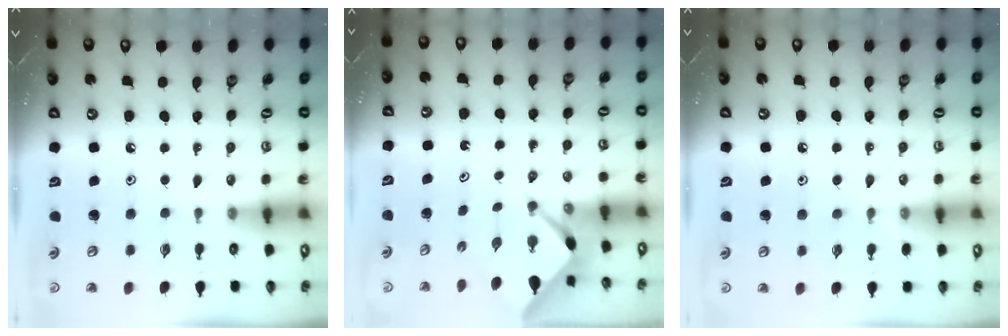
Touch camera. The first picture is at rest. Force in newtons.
{"total": 2.6, "press": 2.6, "slide": 0.3}
{"total": 6.7, "press": 6.7, "slide": 0.8}